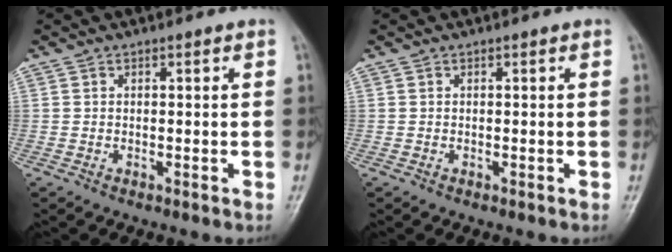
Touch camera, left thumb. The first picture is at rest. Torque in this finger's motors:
{"motor_torque": [0.00, 0.00, 0.00, 0.00, 0.00]}